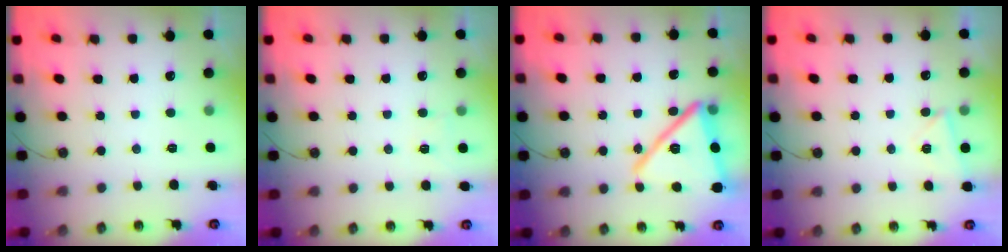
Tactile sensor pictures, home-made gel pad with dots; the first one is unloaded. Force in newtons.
{"total": 3.8, "press": 3.6, "slide": 0.9}
{"total": 21.0, "press": 20.8, "slide": 2.3}
{"total": 4.2, "press": 3.3, "slide": 2.6}